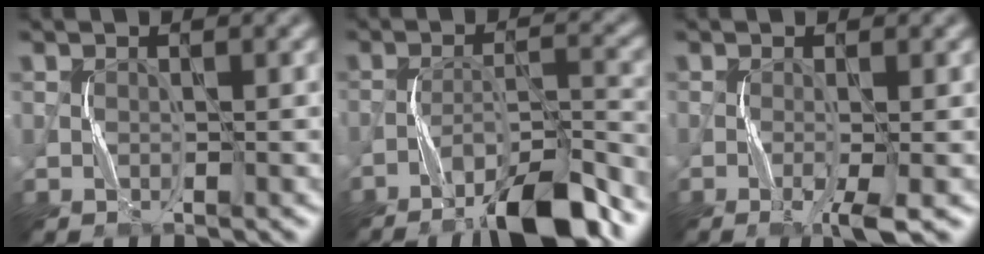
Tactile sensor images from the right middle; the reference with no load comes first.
{"total": 8.3, "force": [-6.4, 1.1, 5.1], "torque": [-0.080, 0.012, -0.109]}
{"total": 2.5, "force": [-1.2, 0.0, 2.1], "torque": [-0.043, -0.001, -0.025]}